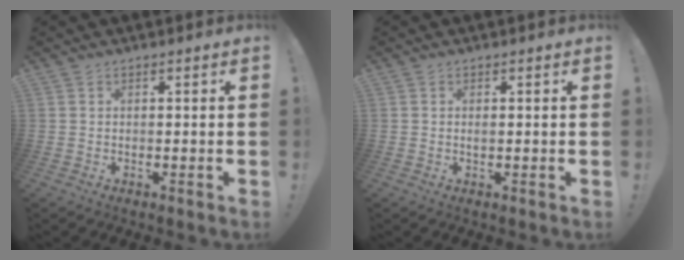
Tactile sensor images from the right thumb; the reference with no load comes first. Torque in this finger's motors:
{"motor_torque": [-0.11, -0.03, -0.09, 0.05, 0.00]}